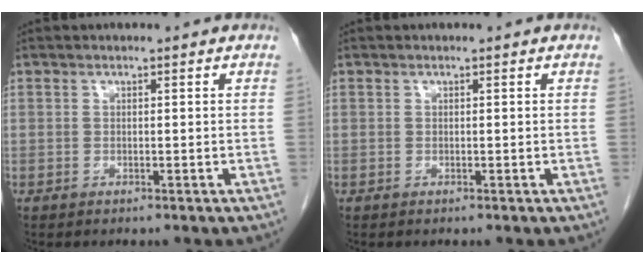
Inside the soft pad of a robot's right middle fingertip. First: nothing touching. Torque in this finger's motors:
{"motor_torque": [-0.26, 0.09, -0.03, -0.01]}